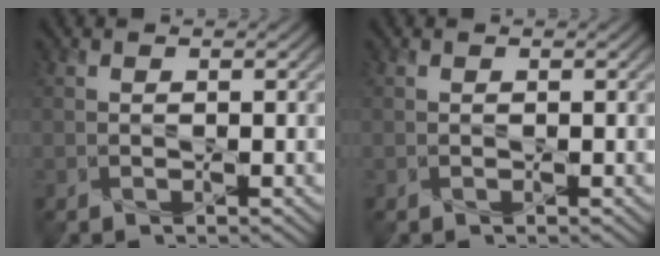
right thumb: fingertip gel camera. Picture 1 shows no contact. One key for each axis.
{"total": 0.0}